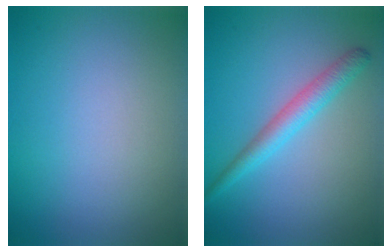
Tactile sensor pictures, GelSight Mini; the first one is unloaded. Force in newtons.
{"total": 2.6, "press": 2.6, "slide": 0.1}